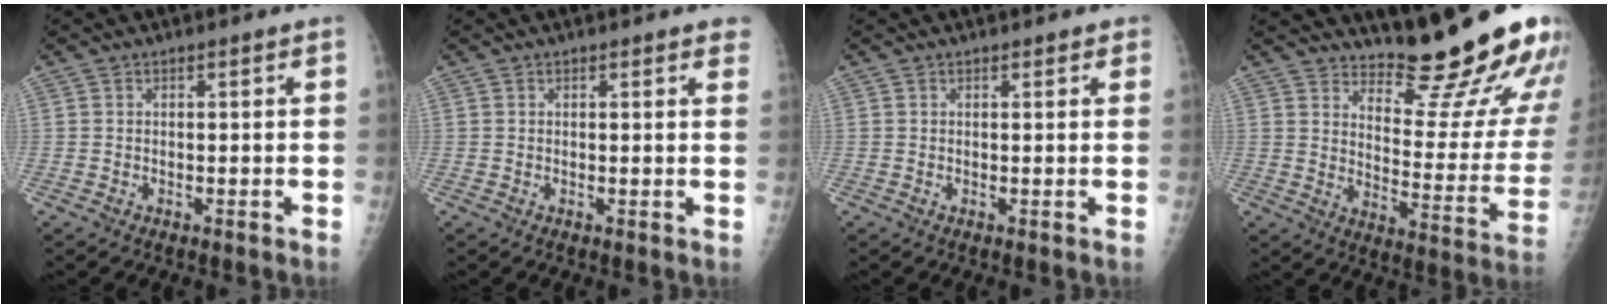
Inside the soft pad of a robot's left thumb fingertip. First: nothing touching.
{"total": 2.5, "force": [2.0, 0.7, 1.3], "torque": [0.000, -0.001, 0.013]}
{"total": 1.3, "force": [0.9, 0.6, 0.8], "torque": [-0.004, -0.002, 0.008]}
{"total": 19.6, "force": [16.8, 2.9, 9.5], "torque": [-0.100, -0.165, 0.226]}